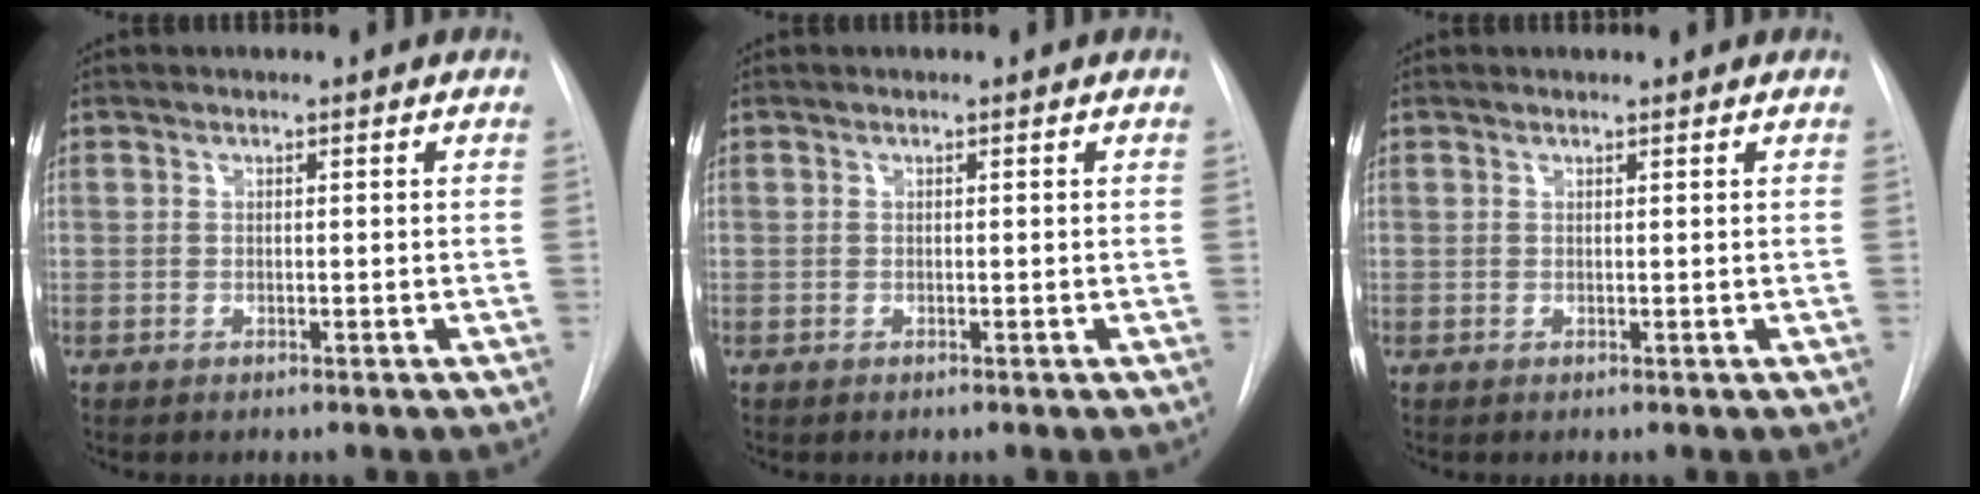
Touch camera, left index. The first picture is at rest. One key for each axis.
{"total": 0.0}
{"total": 0.0}